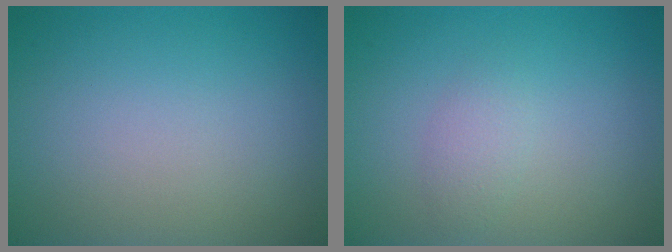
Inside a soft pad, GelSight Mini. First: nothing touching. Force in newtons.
{"total": 1.4, "press": 1.4, "slide": 0.1}